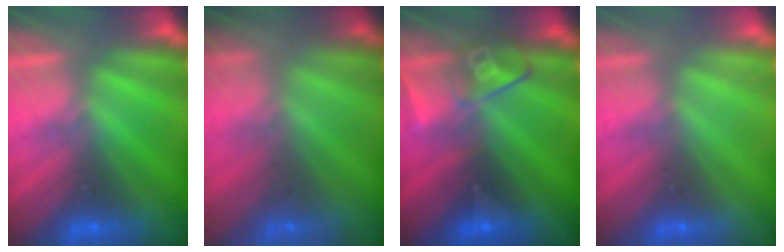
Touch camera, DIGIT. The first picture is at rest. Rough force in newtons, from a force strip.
{"total": 5.6}
{"total": 2.6}
{"total": 3.0}